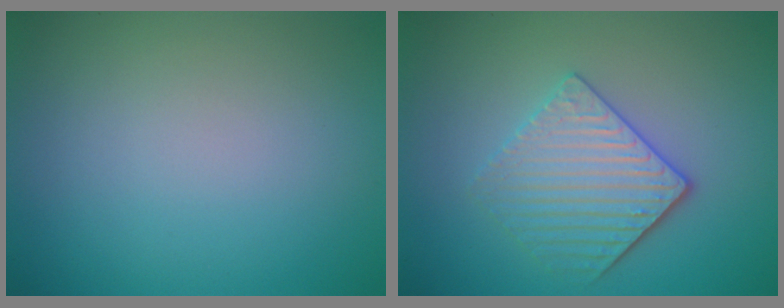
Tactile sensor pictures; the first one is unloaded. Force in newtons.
{"total": 3.9, "press": 3.5, "slide": 1.7}